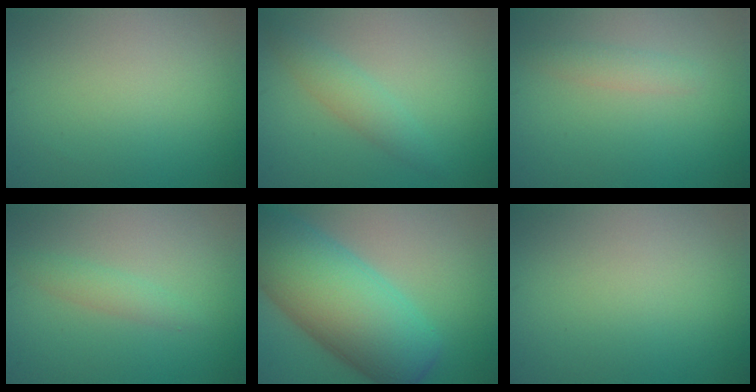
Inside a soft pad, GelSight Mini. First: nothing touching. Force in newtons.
{"total": 2.2, "press": 2.2, "slide": 0.1}
{"total": 1.4, "press": 1.4, "slide": 0.1}
{"total": 1.5, "press": 1.5, "slide": 0.1}
{"total": 12.2, "press": 12.2, "slide": 0.6}
{"total": 0.0}